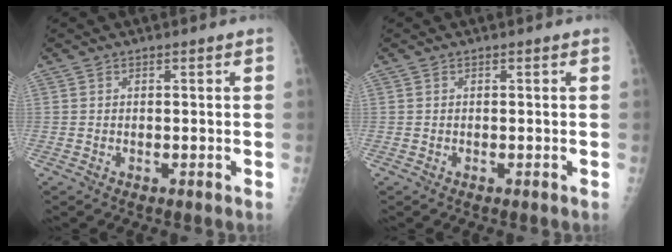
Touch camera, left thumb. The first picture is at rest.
{"total": 0.0}